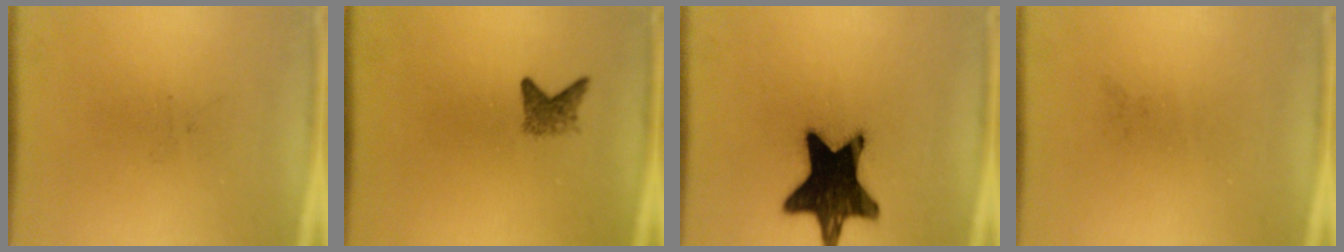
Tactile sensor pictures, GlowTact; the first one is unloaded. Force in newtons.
{"total": 2.2}
{"total": 19.6}
{"total": 0.0}